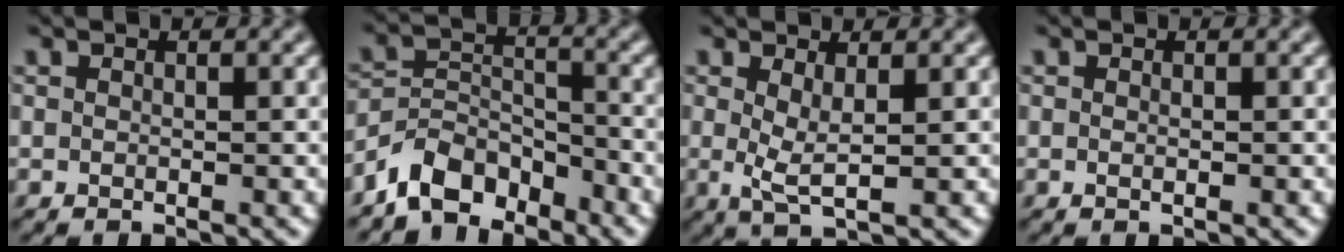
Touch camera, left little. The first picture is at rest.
{"total": 5.3, "force": [-4.3, 2.5, 1.6], "torque": [-0.024, 0.004, -0.088]}
{"total": 2.3, "force": [0.4, 0.4, 2.3], "torque": [-0.051, -0.005, 0.010]}
{"total": 0.0}